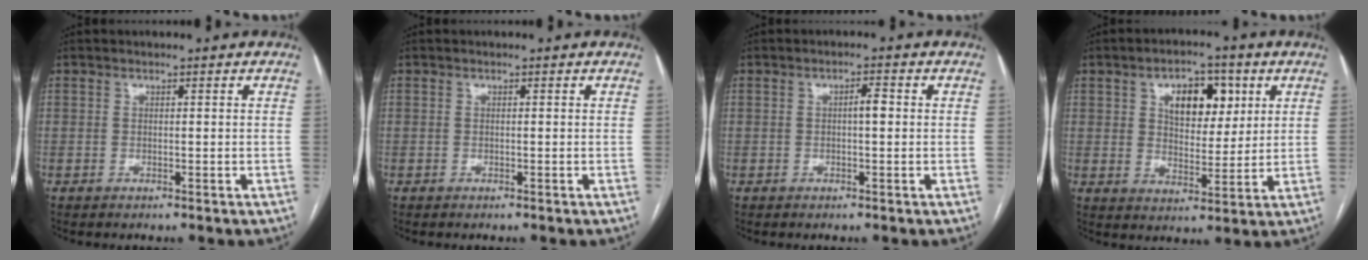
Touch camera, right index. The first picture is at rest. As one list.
[{"total": 0.0}, {"total": 2.0, "force": [0.1, 0.5, 1.9], "torque": [-0.032, 0.004, 0.002]}, {"total": 9.2, "force": [3.6, 5.1, 6.7], "torque": [-0.099, 0.015, 0.061]}]